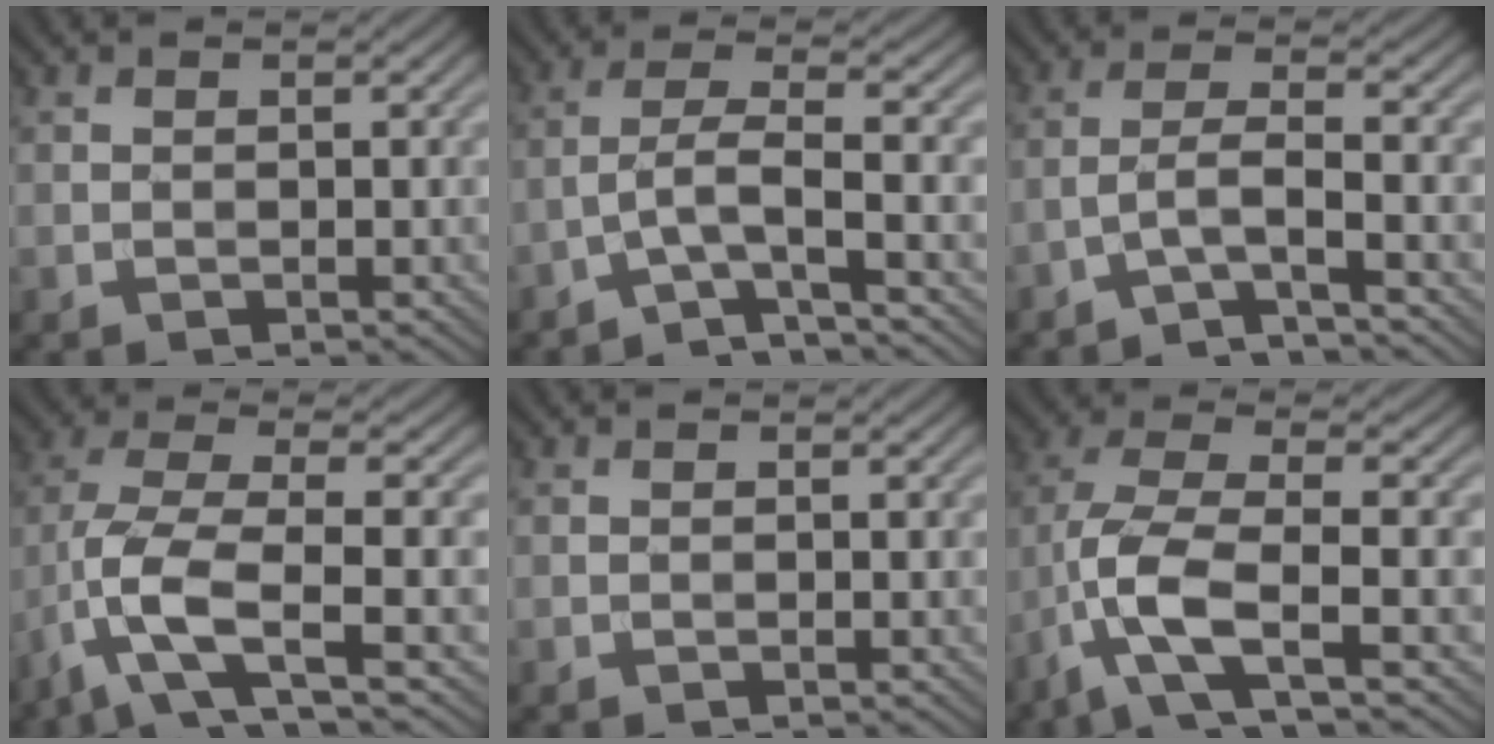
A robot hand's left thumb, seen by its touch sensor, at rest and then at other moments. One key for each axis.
{"total": 4.7, "fx": -2.6, "fy": 0.6, "fz": 3.9, "tx": -0.074, "ty": 0.011, "tz": -0.070}
{"total": 3.9, "fx": -2.5, "fy": 0.5, "fz": 3.0, "tx": -0.055, "ty": 0.013, "tz": -0.069}
{"total": 10.6, "fx": -4.4, "fy": 3.4, "fz": 9.0, "tx": -0.195, "ty": -0.002, "tz": -0.096}
{"total": 0.0}
{"total": 9.6, "fx": -4.1, "fy": 3.0, "fz": 8.2, "tx": -0.177, "ty": 0.004, "tz": -0.096}